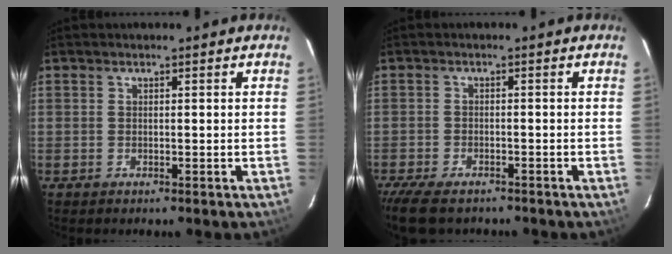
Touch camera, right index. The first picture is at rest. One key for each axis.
{"total": 7.3, "fx": -6.0, "fy": 2.7, "fz": 3.2, "tx": -0.090, "ty": -0.022, "tz": -0.108}